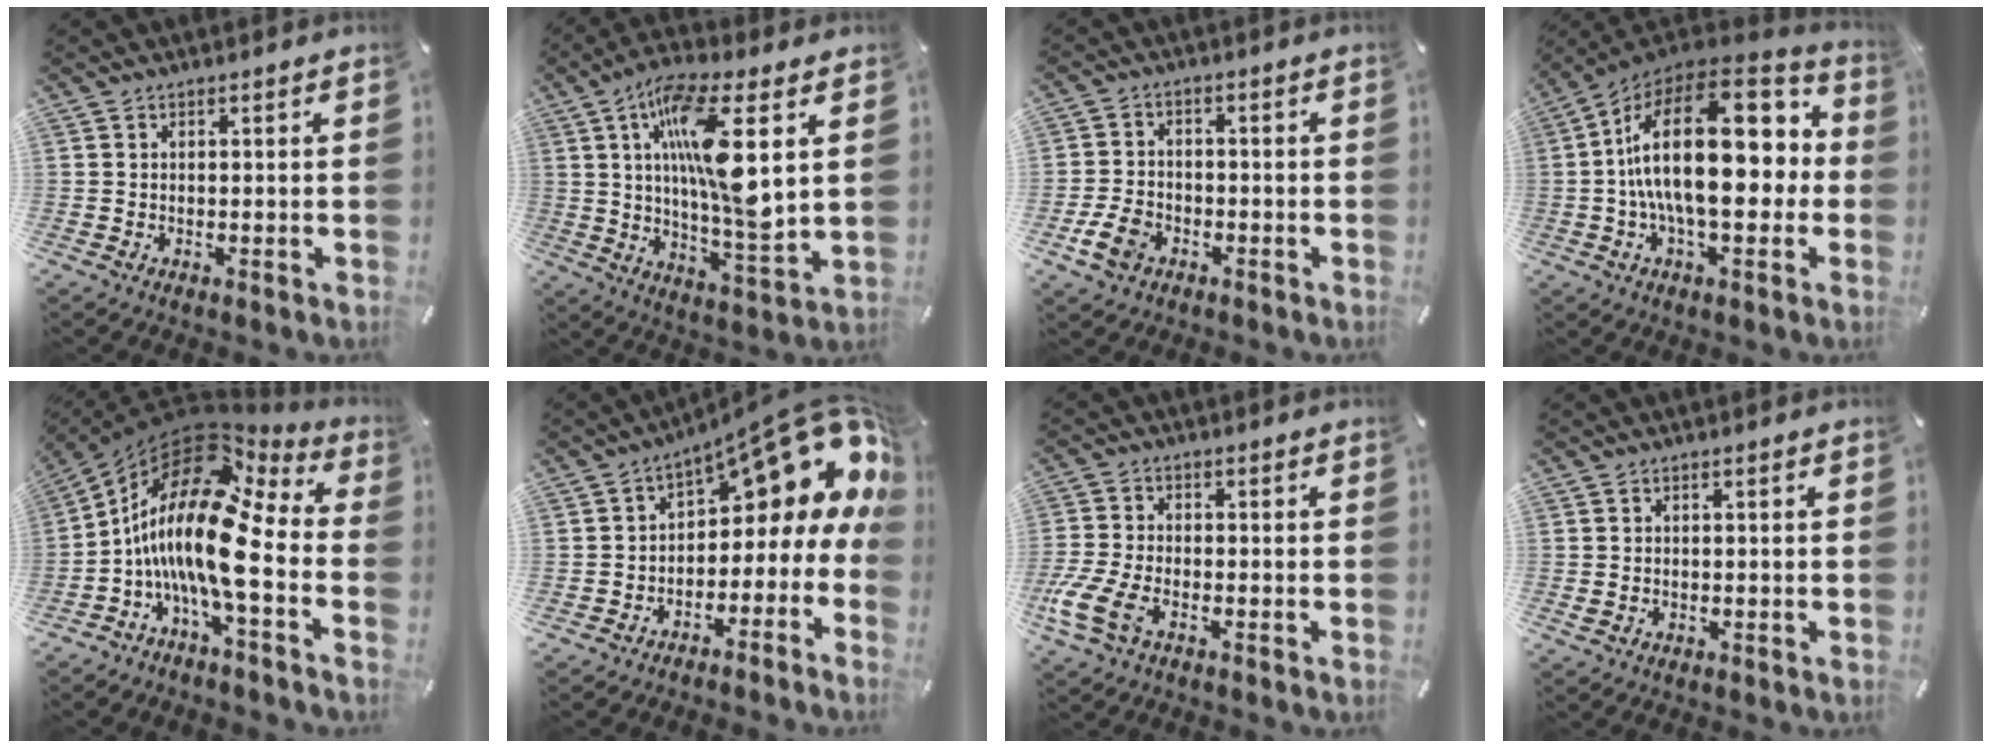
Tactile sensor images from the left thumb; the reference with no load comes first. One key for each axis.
{"total": 17.6, "fx": 4.5, "fy": 4.6, "fz": 16.4, "tx": -0.314, "ty": -0.020, "tz": 0.061}
{"total": 6.3, "fx": -2.8, "fy": 4.7, "fz": 3.2, "tx": -0.075, "ty": 0.009, "tz": -0.050}
{"total": 26.2, "fx": 1.4, "fy": 12.9, "fz": 22.8, "tx": -0.392, "ty": -0.017, "tz": 0.021}
{"total": 19.5, "fx": -2.7, "fy": 6.6, "fz": 18.2, "tx": -0.395, "ty": -0.028, "tz": -0.058}
{"total": 14.5, "fx": 8.8, "fy": 5.8, "fz": 10.0, "tx": -0.121, "ty": -0.074, "tz": 0.140}
{"total": 8.4, "fx": -3.8, "fy": 4.4, "fz": 6.0, "tx": -0.149, "ty": -0.005, "tz": -0.072}
{"total": 0.9, "fx": -0.1, "fy": 0.7, "fz": 0.6, "tx": -0.011, "ty": 0.002, "tz": -0.002}